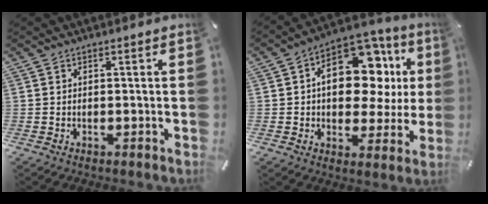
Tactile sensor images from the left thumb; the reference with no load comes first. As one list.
[{"total": 20.5, "force": [4.2, 12.6, 15.6], "torque": [-0.223, -0.014, 0.068]}]